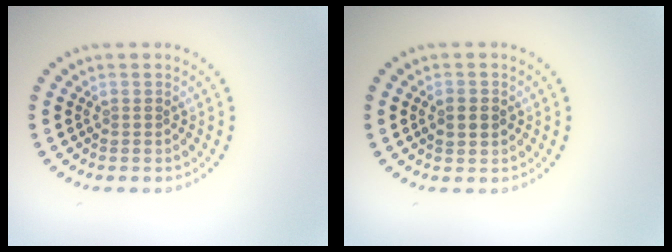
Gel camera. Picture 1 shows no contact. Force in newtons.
{"total": 1.7, "press": 1.7, "slide": 0.2}